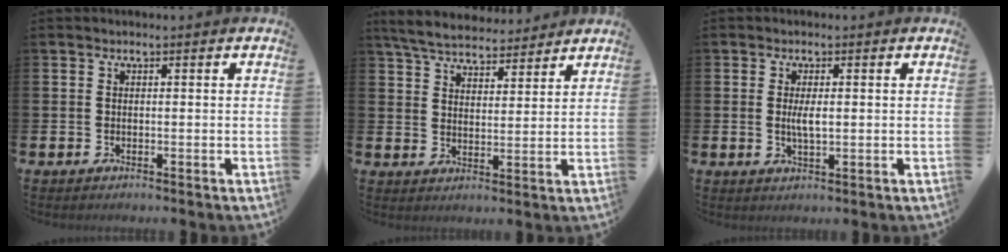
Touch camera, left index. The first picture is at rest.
{"total": 5.8, "force": [5.6, 1.1, 1.0], "torque": [-0.050, -0.026, 0.101]}
{"total": 2.7, "force": [0.3, 0.9, 2.5], "torque": [-0.040, -0.001, 0.001]}